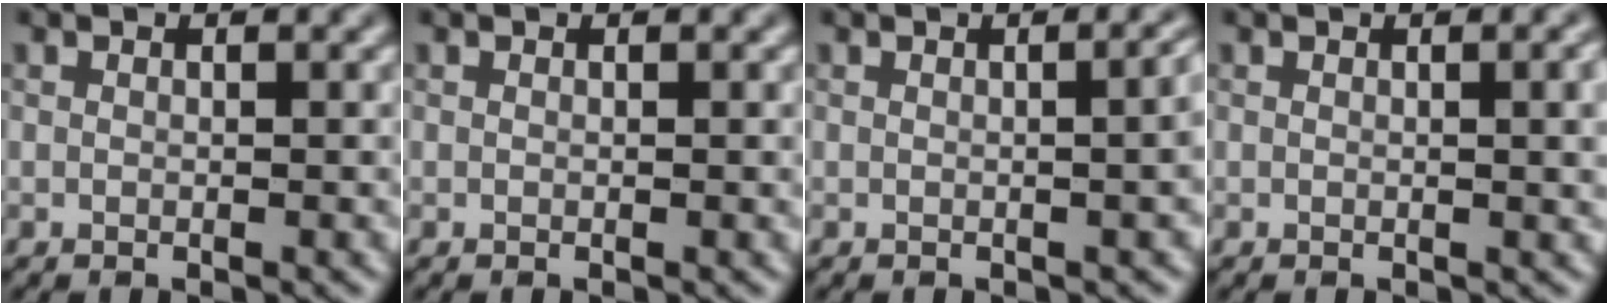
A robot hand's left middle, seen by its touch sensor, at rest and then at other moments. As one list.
[{"total": 0.0}, {"total": 4.5, "force": [0.1, 2.2, 4.0], "torque": [-0.013, 0.014, 0.002]}, {"total": 3.2, "force": [0.4, 1.0, 3.0], "torque": [-0.031, 0.006, 0.002]}]